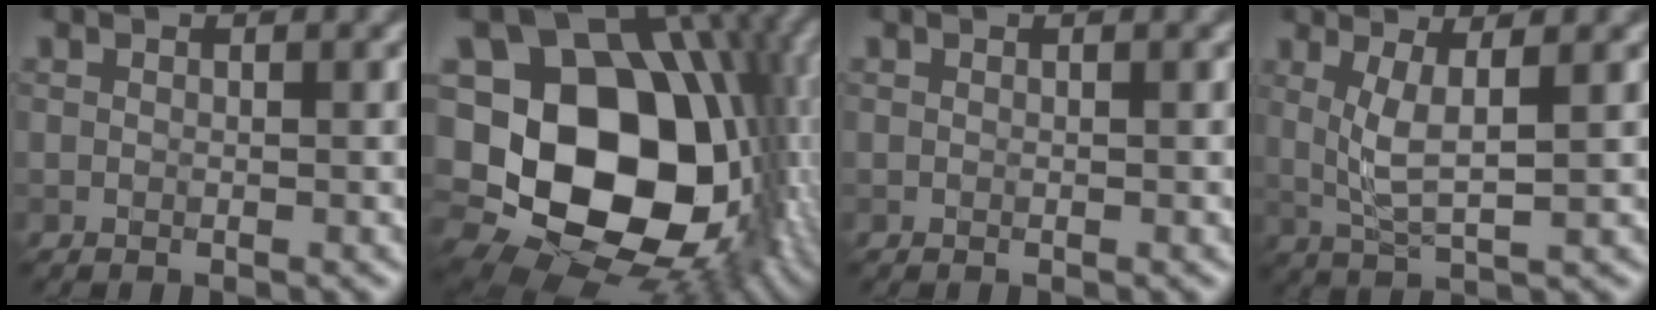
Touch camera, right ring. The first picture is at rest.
{"total": 20.5, "force": [-1.6, 15.7, 13.1], "torque": [-0.231, -0.006, -0.019]}
{"total": 0.0}
{"total": 3.4, "force": [0.8, 0.3, 3.3], "torque": [-0.074, 0.000, 0.022]}